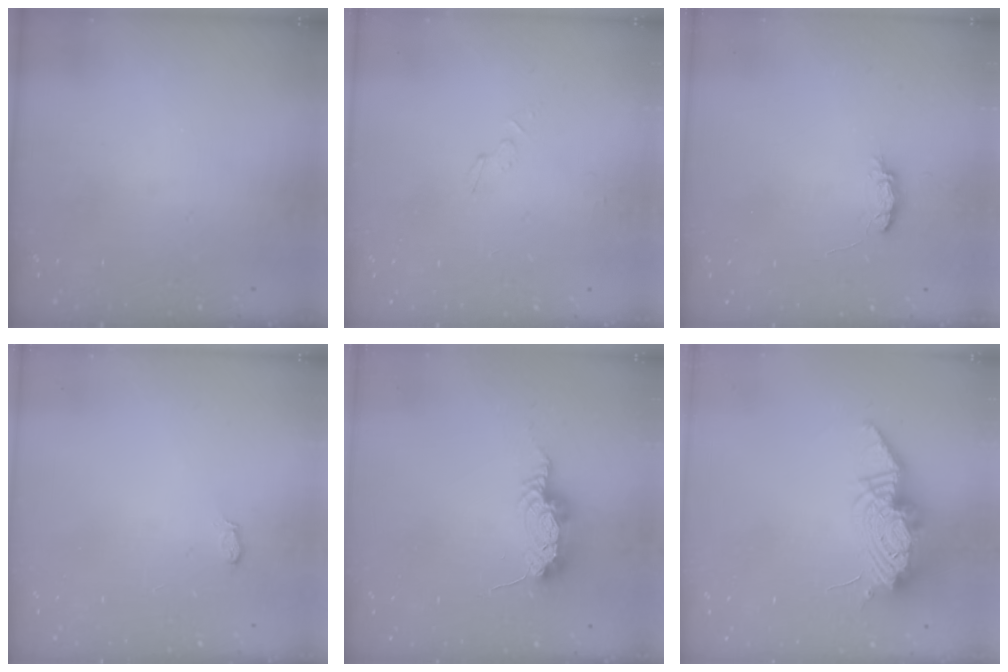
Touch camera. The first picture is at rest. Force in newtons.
{"total": 2.9, "press": 2.9, "slide": 0.3}
{"total": 3.5, "press": 3.4, "slide": 0.5}
{"total": 3.3, "press": 3.3, "slide": 0.4}
{"total": 15.2, "press": 10.8, "slide": 10.7}
{"total": 18.4, "press": 15.1, "slide": 10.5}